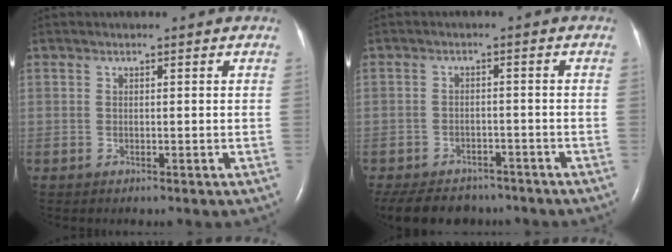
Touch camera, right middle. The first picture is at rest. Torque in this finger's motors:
{"motor_torque": [0.43, -0.42, 0.03, 0.01]}